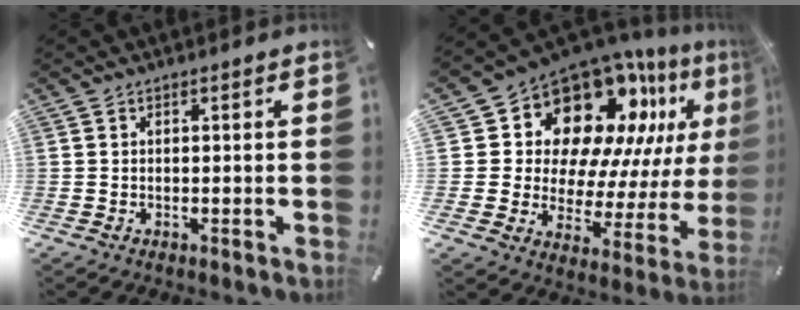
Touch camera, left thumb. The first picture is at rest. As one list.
[{"total": 17.2, "force": [11.8, 10.2, 7.1], "torque": [-0.108, -0.116, 0.208]}]